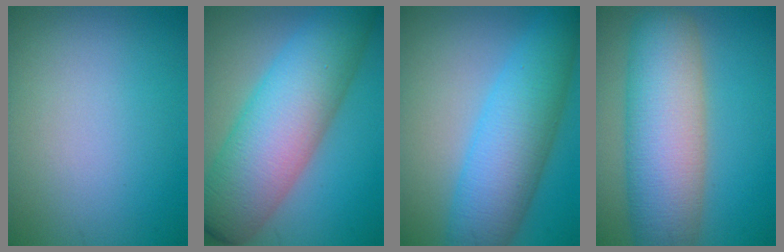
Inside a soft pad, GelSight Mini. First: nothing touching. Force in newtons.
{"total": 10.8, "press": 10.8, "slide": 0.2}
{"total": 8.4, "press": 8.4, "slide": 0.2}
{"total": 10.2, "press": 10.2, "slide": 0.3}